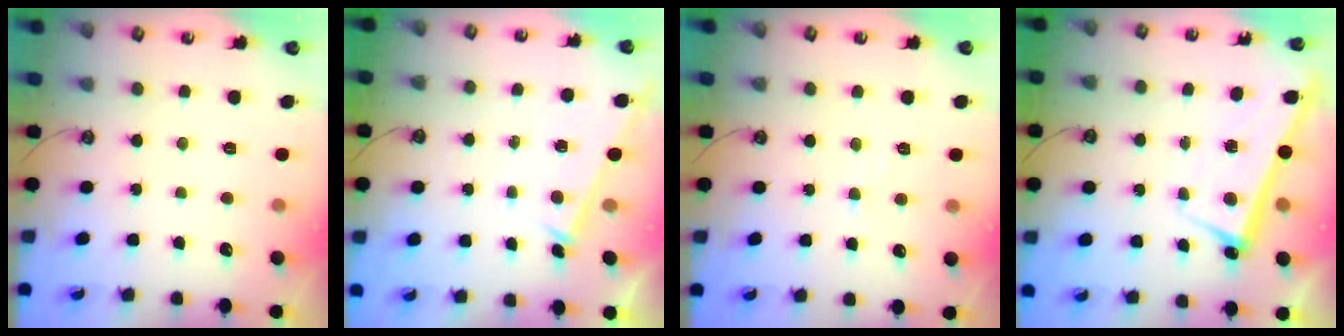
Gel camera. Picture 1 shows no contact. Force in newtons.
{"total": 2.9, "press": 2.9, "slide": 0.2}
{"total": 1.5, "press": 1.4, "slide": 0.5}
{"total": 2.8, "press": 2.6, "slide": 1.0}